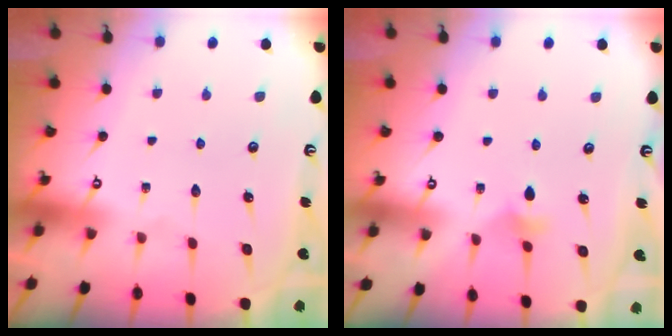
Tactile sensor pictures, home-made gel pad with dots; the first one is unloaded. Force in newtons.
{"total": 4.7, "press": 4.6, "slide": 0.7}